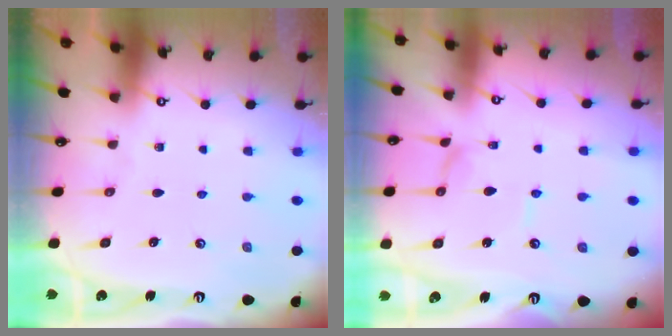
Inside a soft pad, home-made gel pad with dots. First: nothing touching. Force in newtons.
{"total": 0.0}